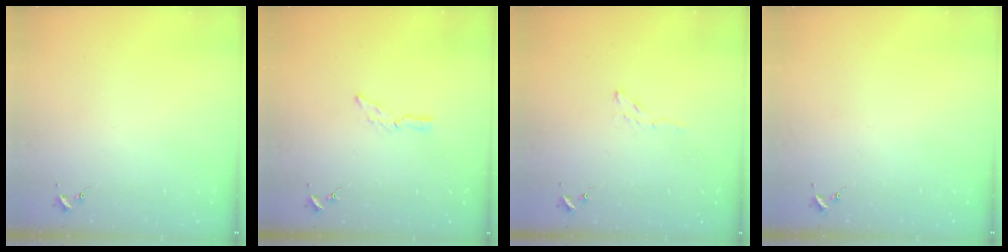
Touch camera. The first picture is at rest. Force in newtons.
{"total": 6.9, "press": 6.9, "slide": 0.4}
{"total": 3.5, "press": 3.5, "slide": 0.4}
{"total": 0.0}